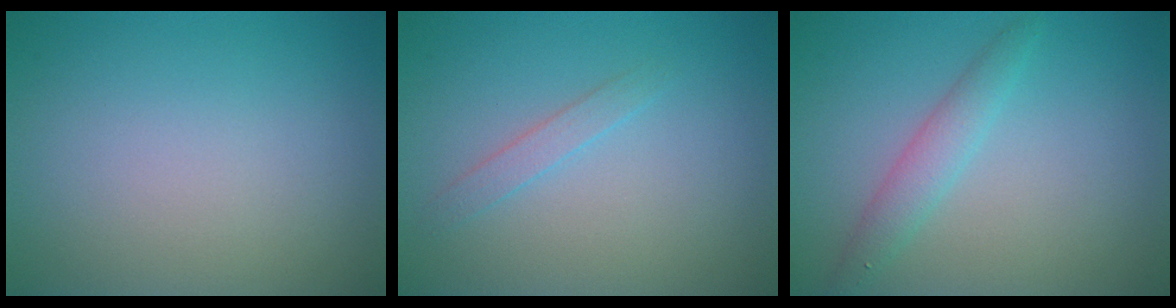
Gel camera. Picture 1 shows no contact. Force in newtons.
{"total": 1.2, "press": 1.2, "slide": 0.1}
{"total": 2.2, "press": 2.2, "slide": 0.1}